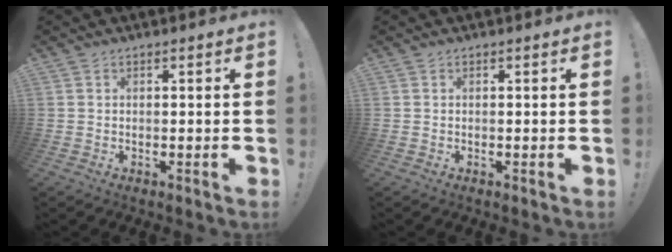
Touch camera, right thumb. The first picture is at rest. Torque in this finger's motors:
{"motor_torque": [-0.10, -0.10, -0.07, 0.07, 0.00]}